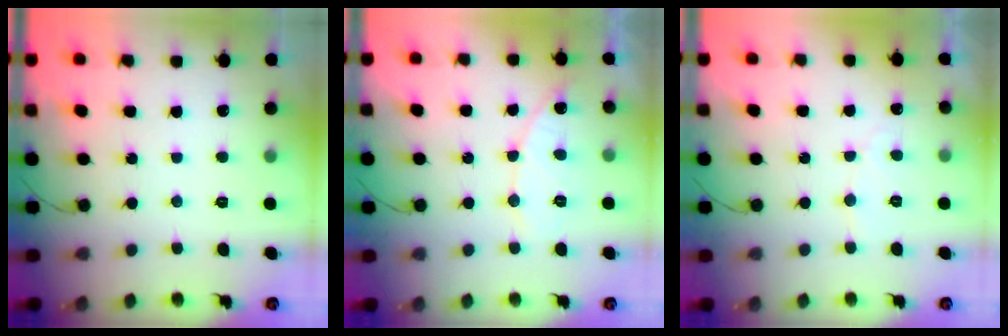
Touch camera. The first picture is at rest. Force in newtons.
{"total": 8.1, "press": 8.1, "slide": 0.5}
{"total": 3.8, "press": 3.8, "slide": 0.2}